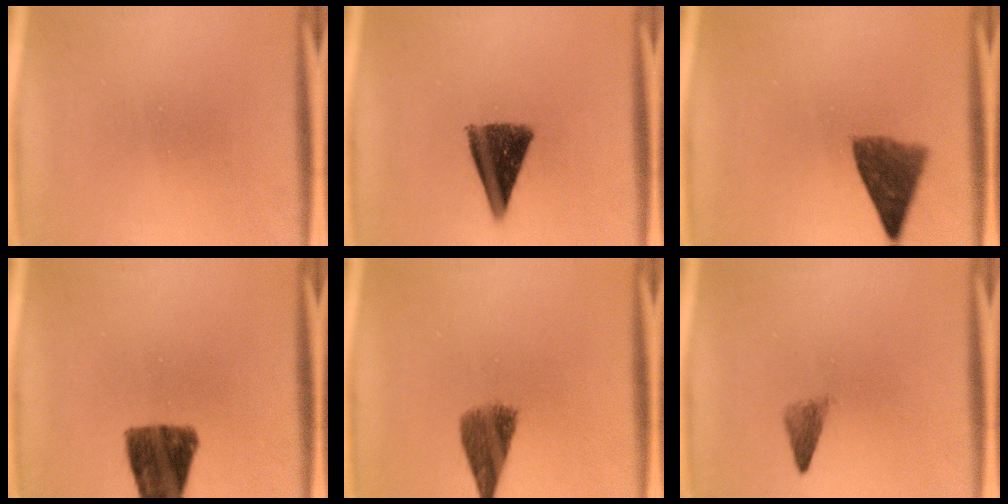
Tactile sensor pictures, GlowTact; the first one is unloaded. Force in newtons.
{"total": 10.6}
{"total": 7.2}
{"total": 10.3}
{"total": 7.2}
{"total": 2.1}